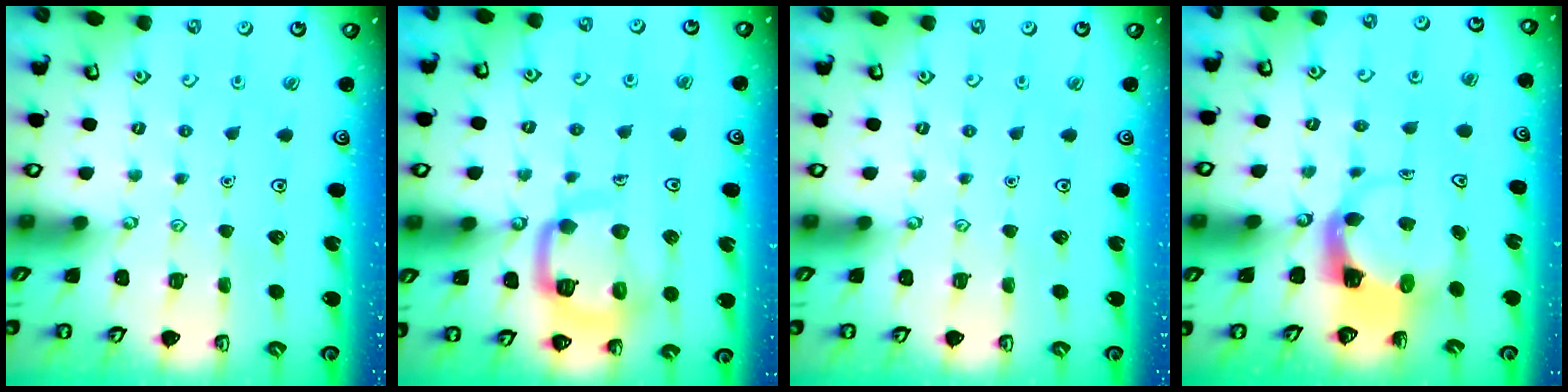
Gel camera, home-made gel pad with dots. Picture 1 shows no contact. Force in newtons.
{"total": 14.2, "press": 14.1, "slide": 1.5}
{"total": 0.0}
{"total": 3.9, "press": 3.9, "slide": 0.6}